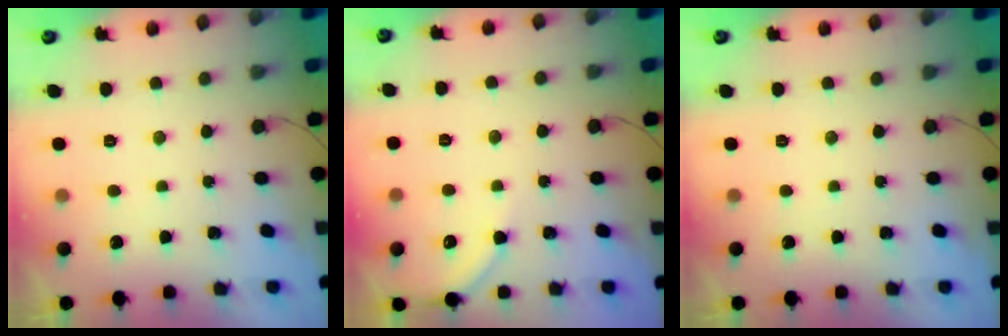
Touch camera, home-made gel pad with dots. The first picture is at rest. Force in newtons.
{"total": 5.8, "press": 5.7, "slide": 0.8}
{"total": 0.0}